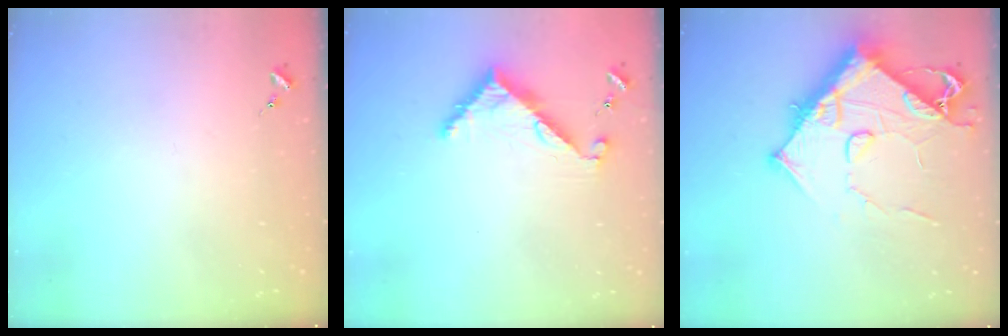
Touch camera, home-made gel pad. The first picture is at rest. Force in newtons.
{"total": 6.9, "press": 6.9, "slide": 0.5}
{"total": 13.7, "press": 13.6, "slide": 1.5}